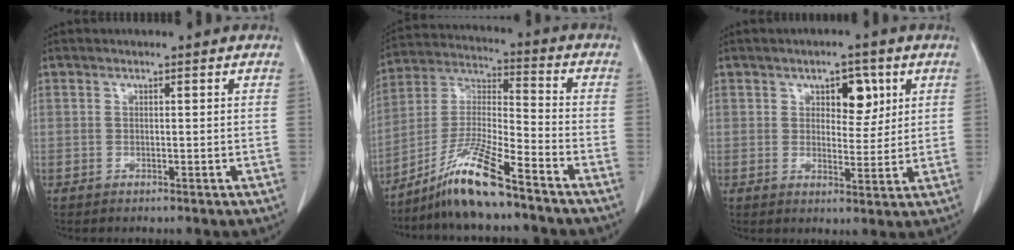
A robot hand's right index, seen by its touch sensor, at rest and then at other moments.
{"total": 11.6, "force": [-8.7, 0.2, 7.7], "torque": [-0.160, -0.011, -0.166]}
{"total": 5.2, "force": [2.3, 2.7, 3.7], "torque": [-0.047, 0.005, 0.034]}